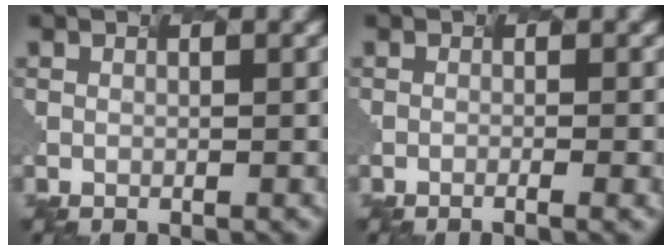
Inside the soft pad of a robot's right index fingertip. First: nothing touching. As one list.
[{"total": 1.8, "force": [-1.0, 0.2, 1.5], "torque": [-0.017, -0.004, -0.003]}]